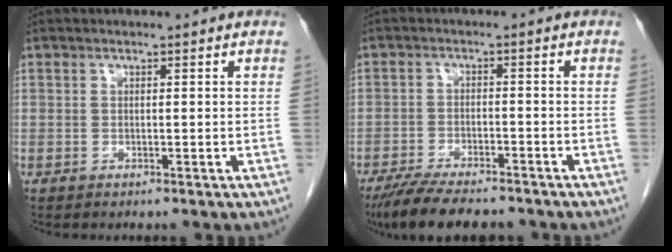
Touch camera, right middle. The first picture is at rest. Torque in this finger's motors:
{"motor_torque": [0.82, -0.57, 0.20, 0.03]}